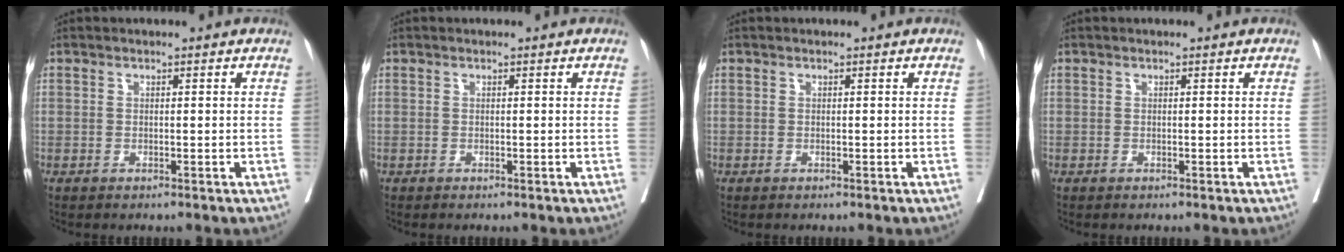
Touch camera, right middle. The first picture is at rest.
{"total": 0.0}
{"total": 0.0}
{"total": 0.0}